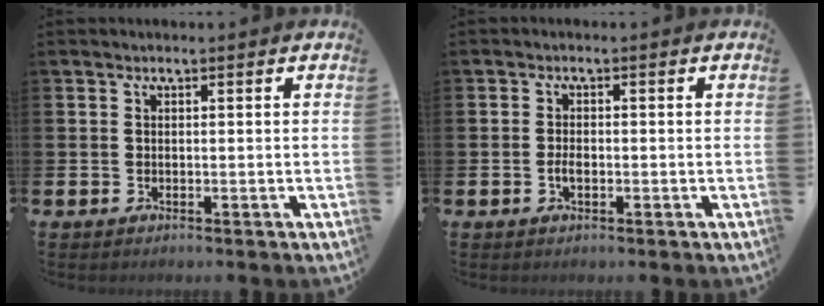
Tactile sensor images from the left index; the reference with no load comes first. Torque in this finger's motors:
{"motor_torque": [0.36, -0.03, 0.03, 0.02]}